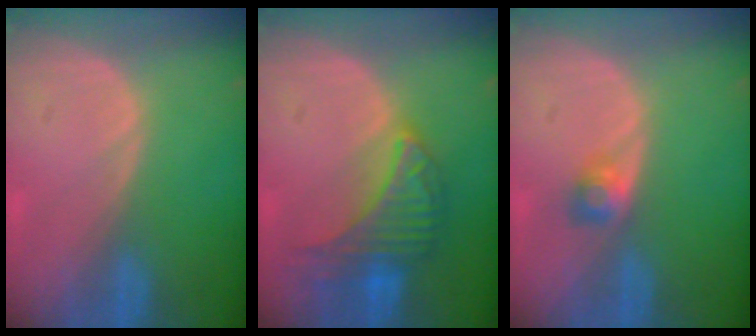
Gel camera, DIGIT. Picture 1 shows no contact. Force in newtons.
{"total": 7.5, "press": 7.5, "slide": 0.1}
{"total": 2.5, "press": 2.3, "slide": 1.0}